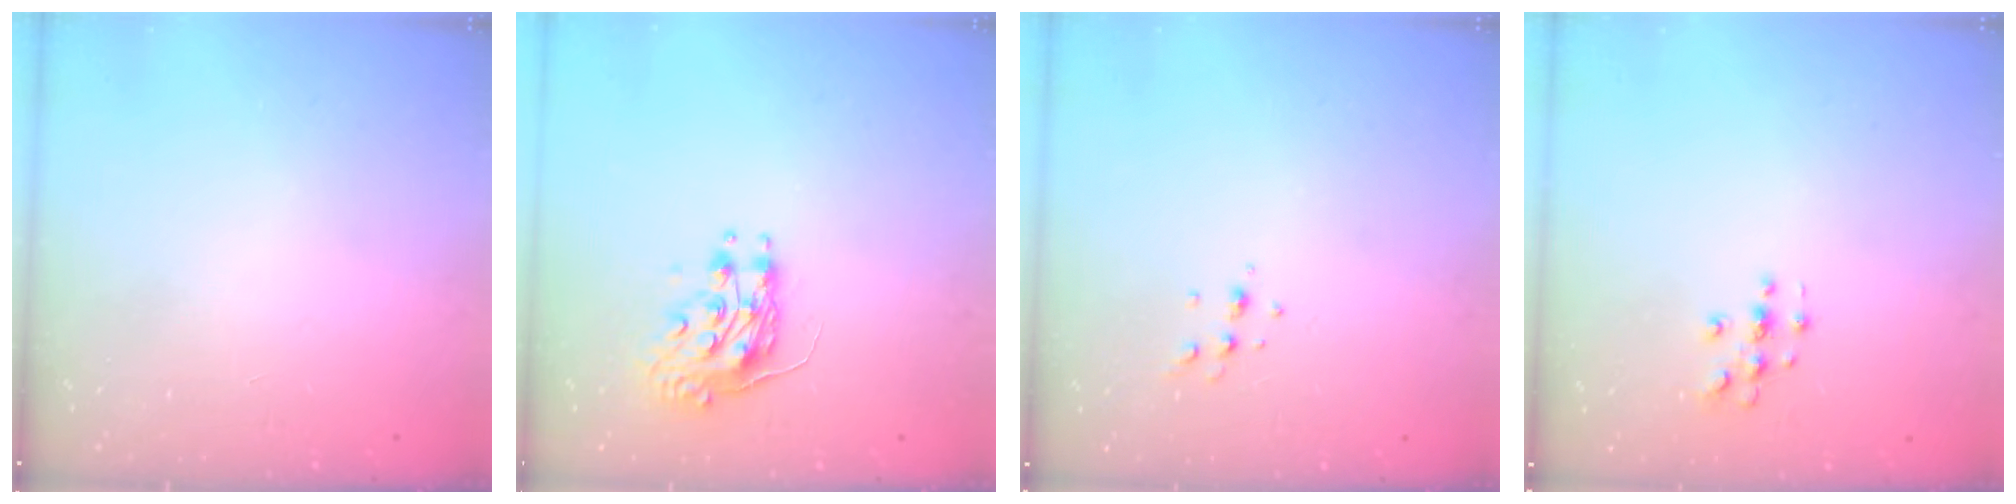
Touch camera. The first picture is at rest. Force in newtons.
{"total": 8.6, "press": 8.6, "slide": 0.2}
{"total": 4.3, "press": 4.2, "slide": 0.9}
{"total": 2.8, "press": 2.8, "slide": 0.2}